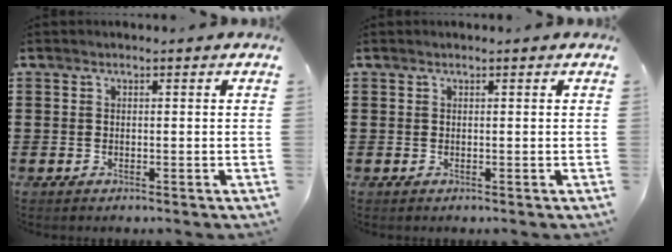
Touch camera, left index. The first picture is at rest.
{"total": 0.0}